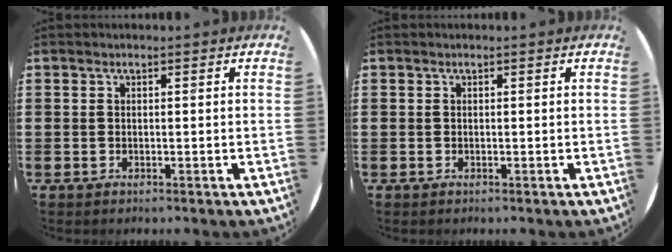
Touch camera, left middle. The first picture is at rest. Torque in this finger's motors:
{"motor_torque": [0.27, -0.33, 0.02, 0.01]}